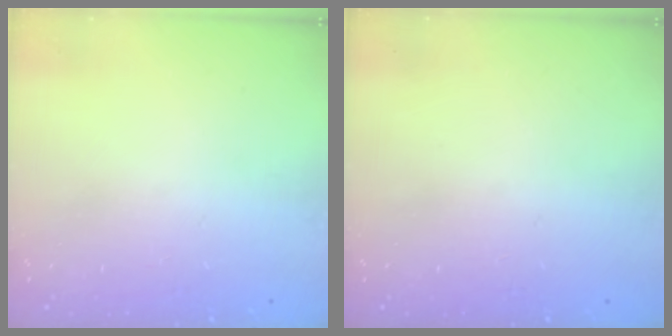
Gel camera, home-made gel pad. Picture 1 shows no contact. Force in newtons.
{"total": 12.1, "press": 3.1, "slide": 11.7}